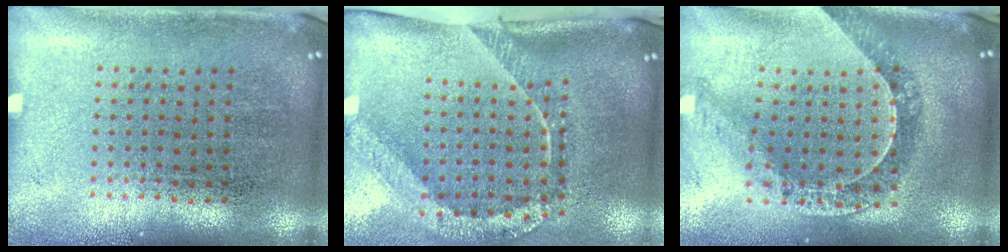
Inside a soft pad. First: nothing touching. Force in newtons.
{"total": 2.5, "press": 1.6, "slide": 1.9}
{"total": 1.1, "press": 1.1, "slide": 0.2}